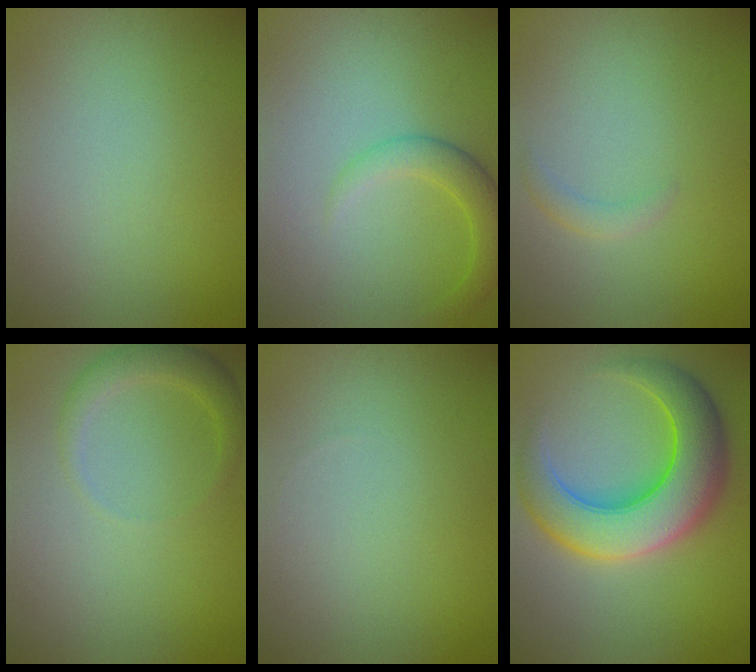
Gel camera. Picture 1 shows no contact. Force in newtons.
{"total": 2.8, "press": 2.8, "slide": 0.1}
{"total": 1.1, "press": 1.1, "slide": 0.0}
{"total": 2.1, "press": 2.1, "slide": 0.2}
{"total": 0.0}
{"total": 9.6, "press": 9.6, "slide": 0.2}